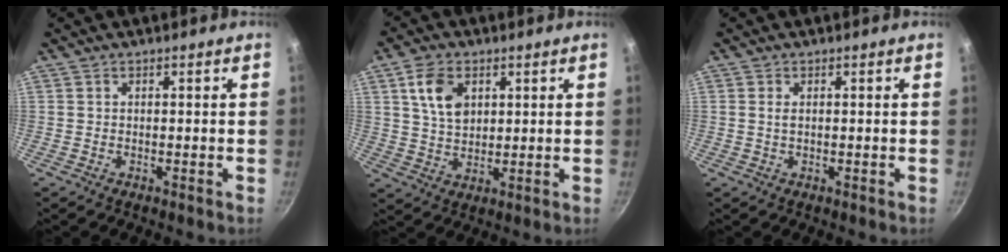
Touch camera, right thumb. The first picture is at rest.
{"total": 8.1, "force": [3.0, 5.3, 5.3], "torque": [-0.086, -0.011, 0.060]}
{"total": 1.2, "force": [0.3, 0.6, 1.0], "torque": [-0.020, 0.000, 0.003]}